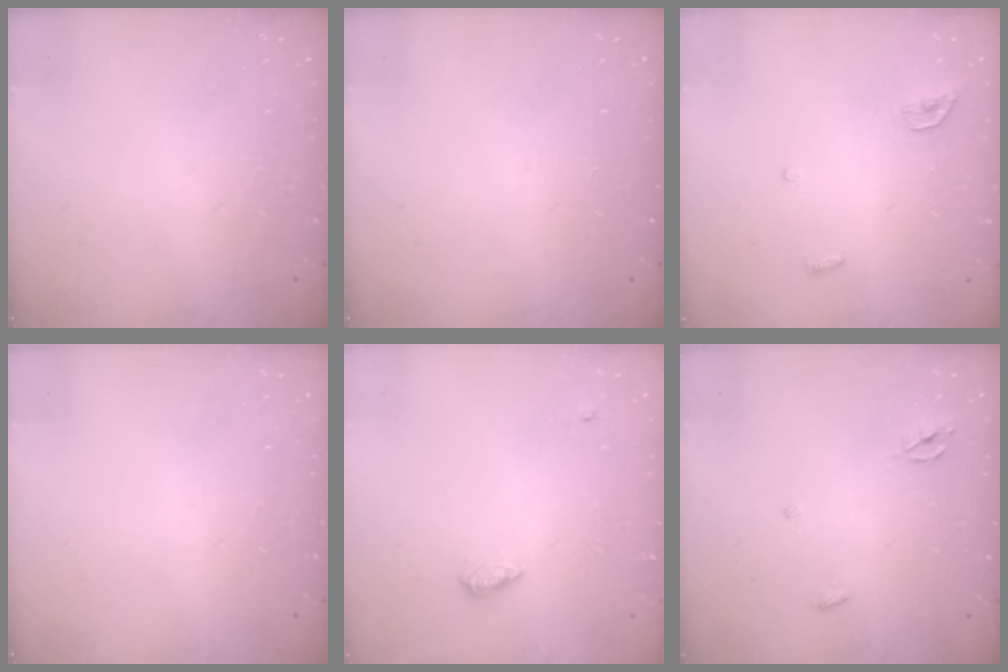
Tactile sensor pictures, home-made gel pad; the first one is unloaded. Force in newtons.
{"total": 0.0}
{"total": 4.3, "press": 4.3, "slide": 0.4}
{"total": 0.0}
{"total": 5.2, "press": 5.1, "slide": 1.0}
{"total": 2.3, "press": 2.3, "slide": 0.1}